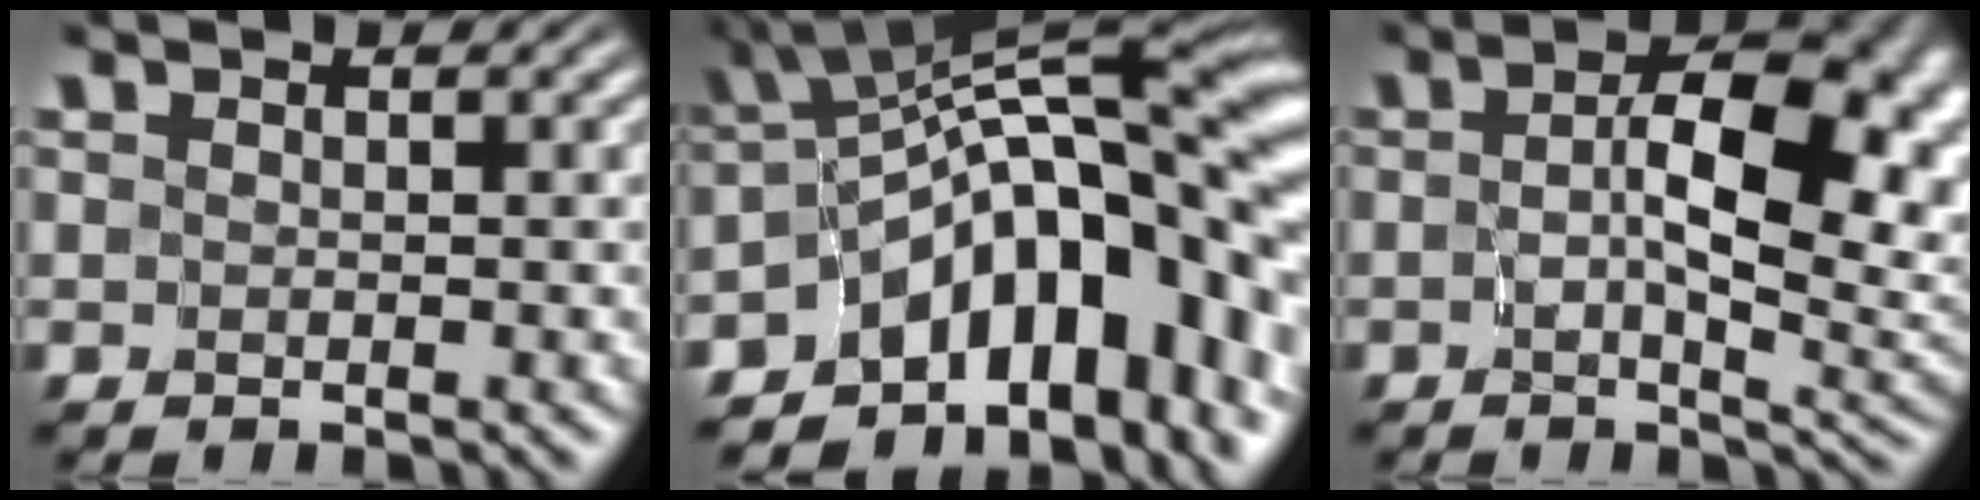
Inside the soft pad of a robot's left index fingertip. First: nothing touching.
{"total": 14.3, "force": [-4.9, 7.2, 11.4], "torque": [-0.126, 0.015, -0.084]}
{"total": 10.3, "force": [0.7, 4.3, 9.3], "torque": [-0.128, -0.003, 0.011]}